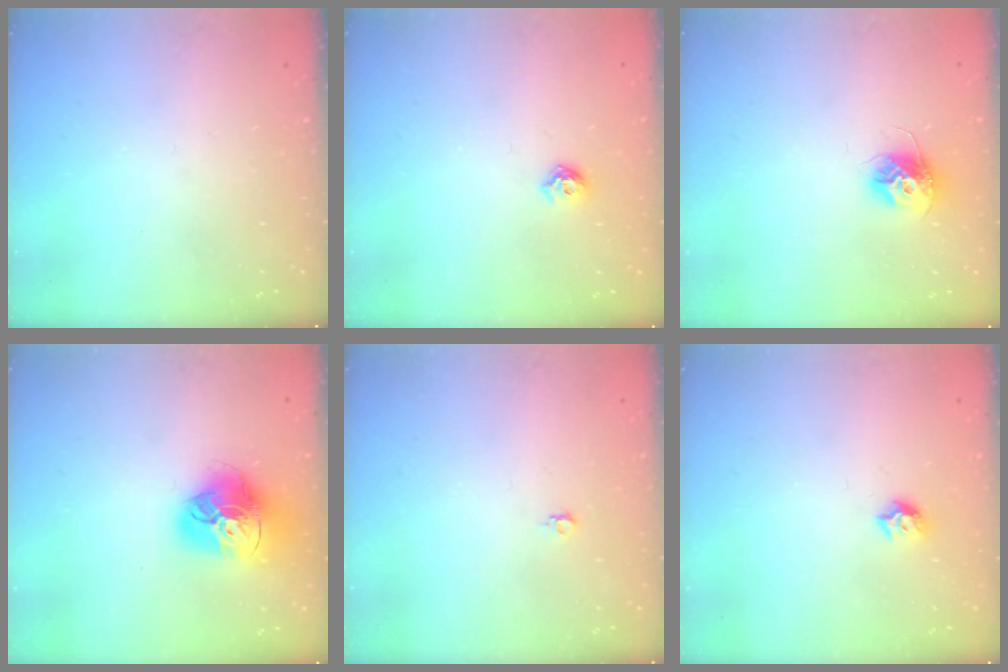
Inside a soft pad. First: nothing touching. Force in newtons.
{"total": 5.9, "press": 5.8, "slide": 1.0}
{"total": 10.4, "press": 10.4, "slide": 0.5}
{"total": 18.3, "press": 18.2, "slide": 2.1}
{"total": 3.6, "press": 3.5, "slide": 0.8}
{"total": 6.7, "press": 6.7, "slide": 0.8}